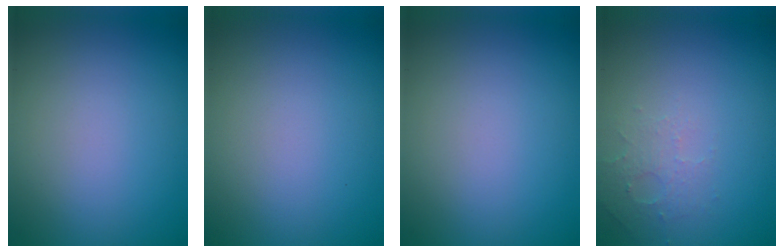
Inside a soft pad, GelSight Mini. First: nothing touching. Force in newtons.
{"total": 0.0}
{"total": 0.0}
{"total": 1.8, "press": 1.7, "slide": 0.4}